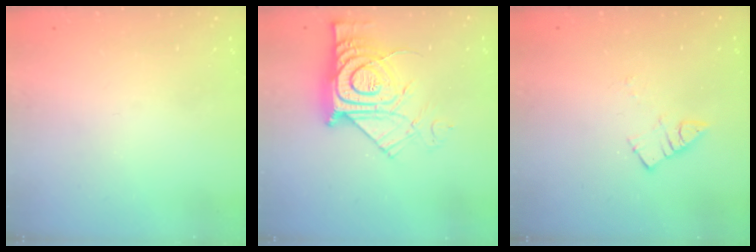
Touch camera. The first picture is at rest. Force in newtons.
{"total": 15.8, "press": 15.8, "slide": 1.2}
{"total": 4.1, "press": 4.1, "slide": 0.2}